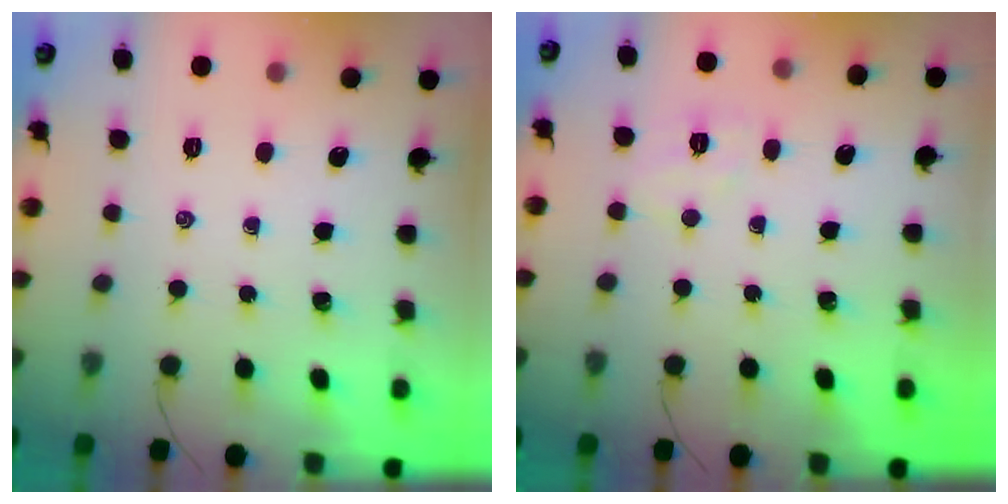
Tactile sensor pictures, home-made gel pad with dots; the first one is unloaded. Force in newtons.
{"total": 4.8, "press": 4.7, "slide": 1.0}